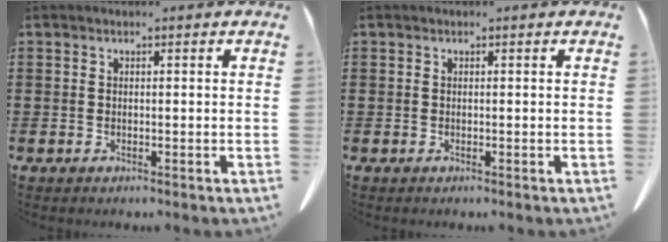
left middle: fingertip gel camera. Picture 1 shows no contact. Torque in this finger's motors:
{"motor_torque": [-0.04, 0.04, 0.00, 0.00]}